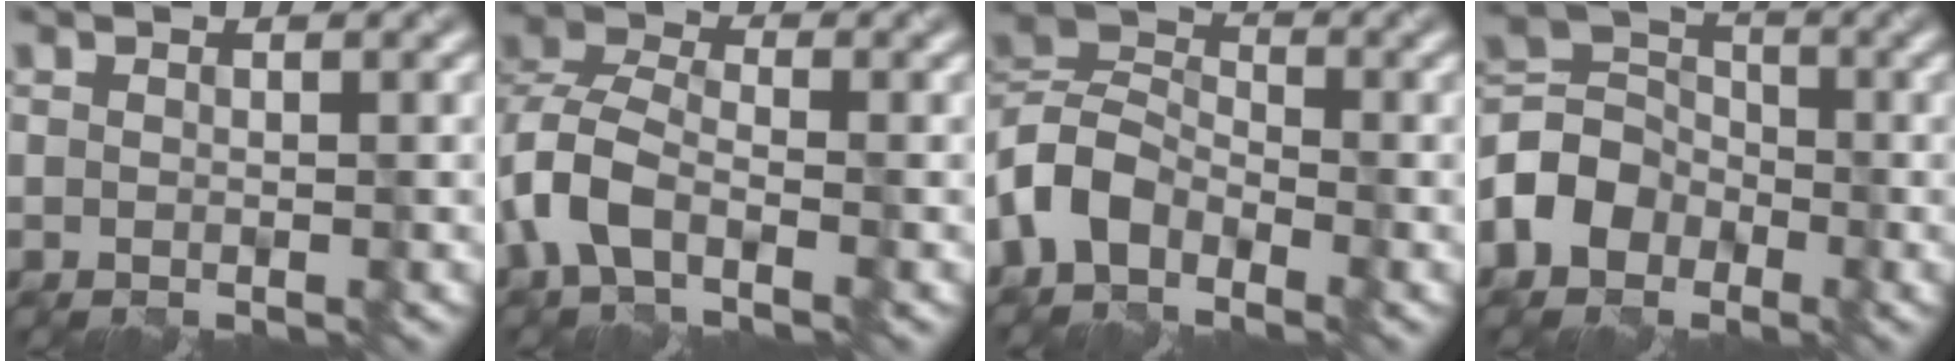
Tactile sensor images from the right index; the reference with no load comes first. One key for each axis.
{"total": 4.7, "fx": -2.2, "fy": 2.7, "fz": 3.3, "tx": -0.074, "ty": 0.003, "tz": -0.054}
{"total": 5.6, "fx": -3.1, "fy": 3.6, "fz": 3.0, "tx": -0.066, "ty": 0.007, "tz": -0.076}
{"total": 4.9, "fx": -2.3, "fy": 4.0, "fz": 1.6, "tx": -0.031, "ty": 0.008, "tz": -0.059}